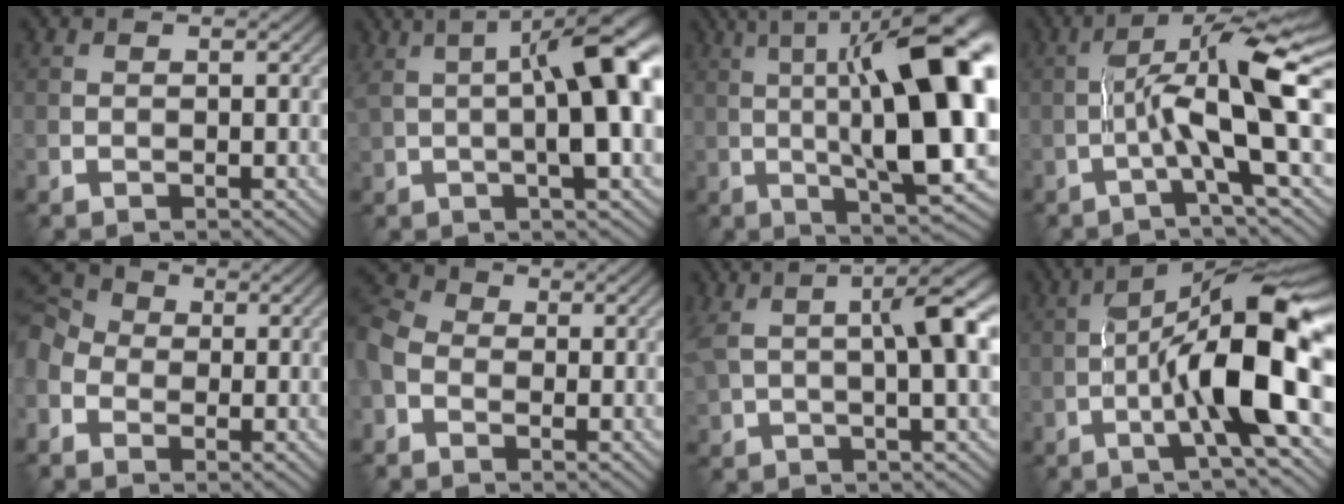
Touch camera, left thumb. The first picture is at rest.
{"total": 11.5, "force": [1.6, 2.6, 11.1], "torque": [-0.153, 0.014, 0.023]}
{"total": 18.6, "force": [2.1, 5.0, 17.8], "torque": [-0.261, 0.027, 0.039]}
{"total": 10.5, "force": [-0.9, 1.1, 10.4], "torque": [-0.171, 0.027, -0.025]}
{"total": 7.1, "force": [-1.2, 5.7, 4.1], "torque": [-0.129, 0.005, -0.036]}
{"total": 6.0, "force": [-2.0, 4.4, 3.6], "torque": [-0.107, -0.002, -0.052]}
{"total": 9.7, "force": [2.1, 2.7, 9.1], "torque": [-0.161, 0.017, 0.036]}
{"total": 13.9, "force": [-2.7, 2.9, 13.4], "torque": [-0.207, 0.025, -0.054]}